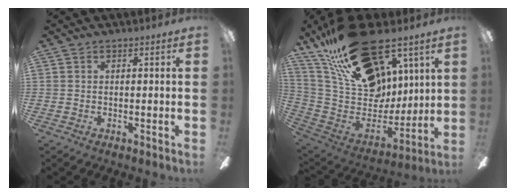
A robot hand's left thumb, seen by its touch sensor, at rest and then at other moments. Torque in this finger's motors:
{"motor_torque": [2.51, 2.50, 1.23, -1.54, 0.47]}